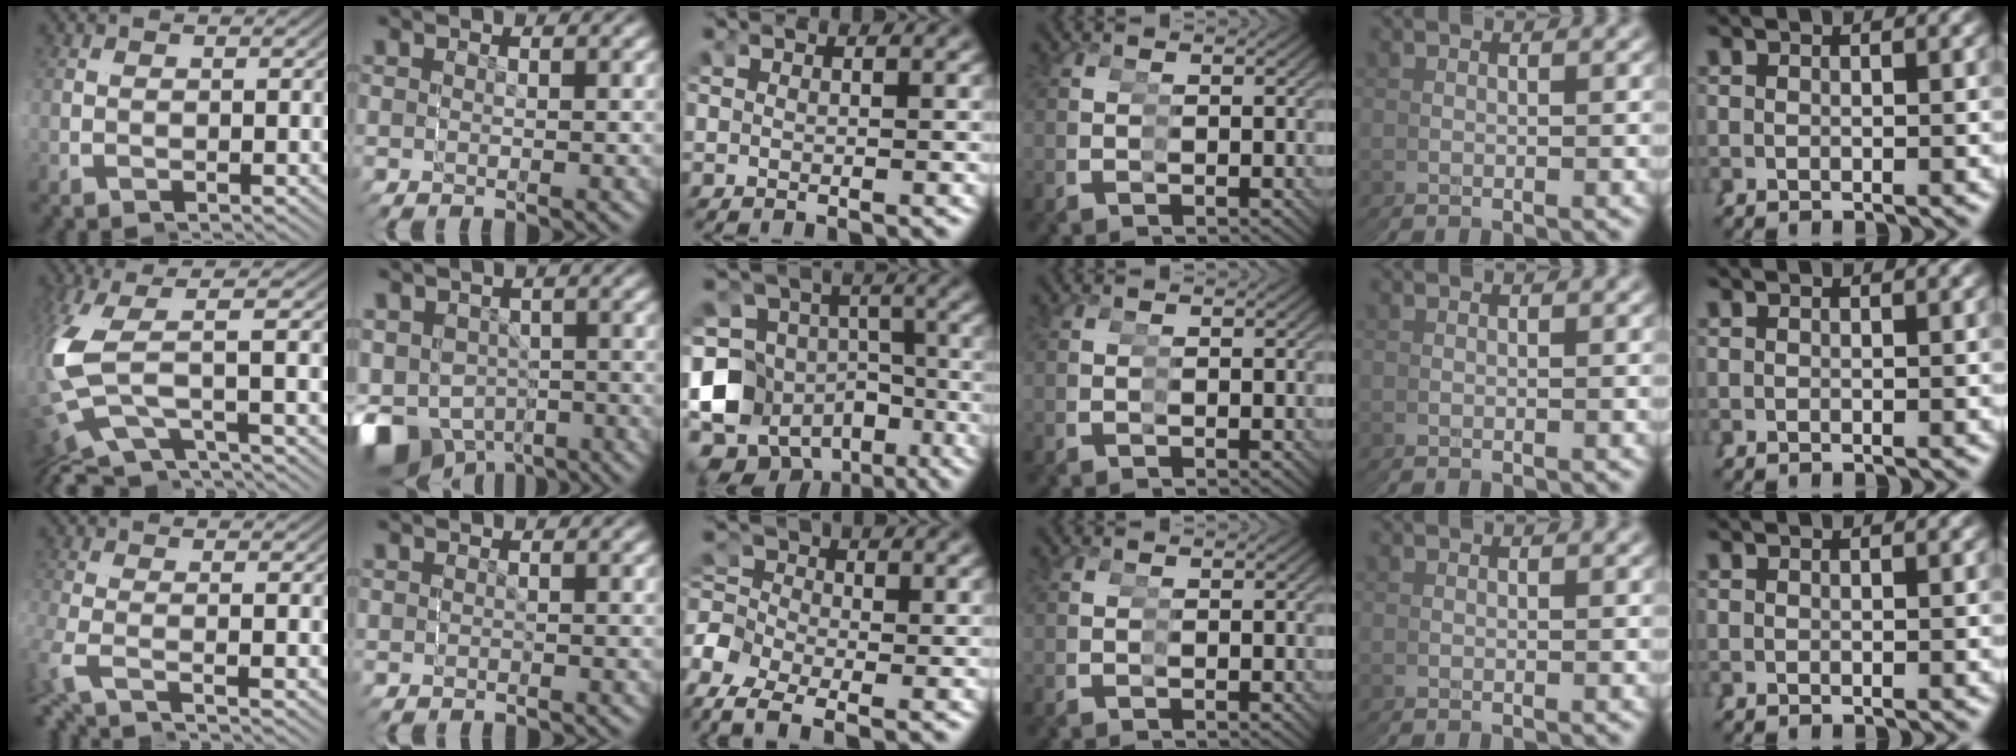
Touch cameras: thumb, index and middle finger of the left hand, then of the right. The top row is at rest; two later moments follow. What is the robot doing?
{"motion": "grasp_and_lifting", "object": "stress ball aka squeeze ball"}